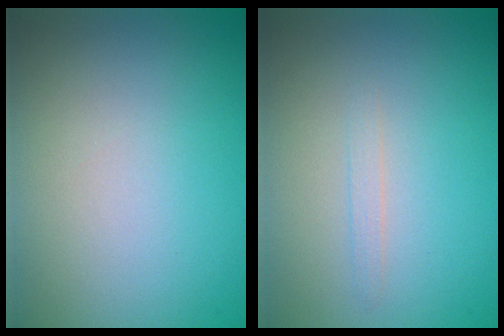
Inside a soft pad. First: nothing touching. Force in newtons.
{"total": 0.8, "press": 0.8, "slide": 0.0}